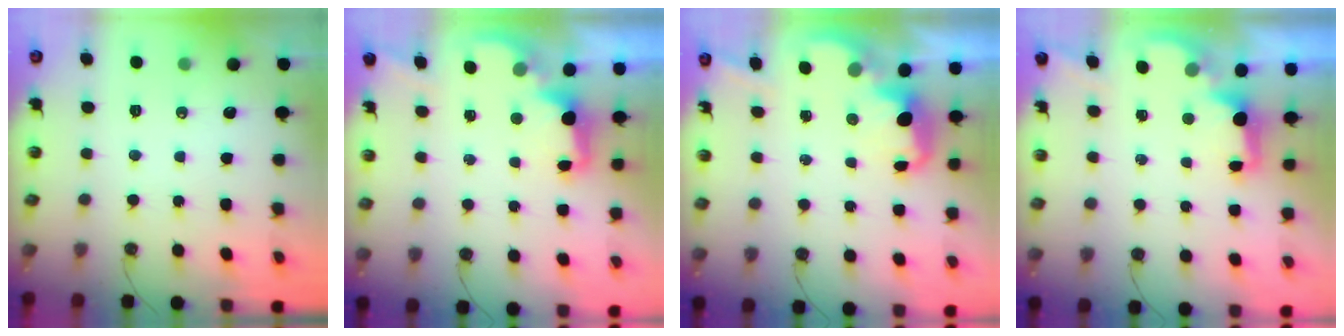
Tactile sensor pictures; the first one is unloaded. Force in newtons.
{"total": 2.6, "press": 2.5, "slide": 0.6}
{"total": 2.9, "press": 2.8, "slide": 0.6}
{"total": 2.0, "press": 1.9, "slide": 0.8}